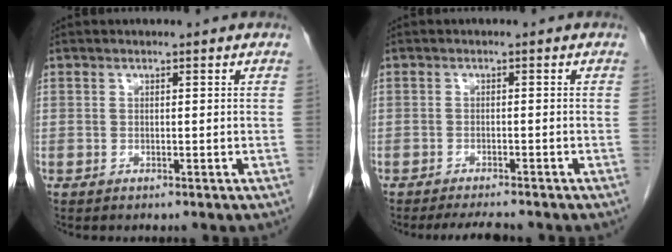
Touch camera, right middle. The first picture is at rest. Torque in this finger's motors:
{"motor_torque": [0.03, -0.01, 0.01, 0.01]}